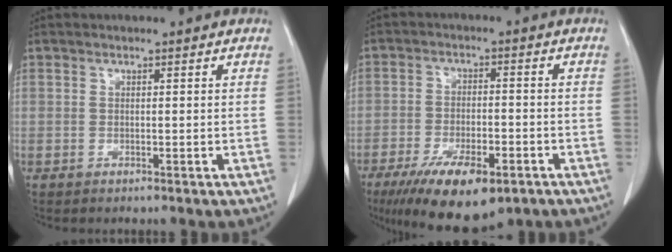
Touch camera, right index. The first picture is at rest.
{"total": 12.8, "force": [-7.8, 4.4, 9.1], "torque": [-0.153, -0.017, -0.123]}